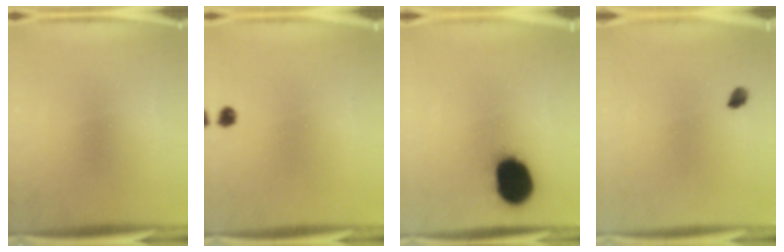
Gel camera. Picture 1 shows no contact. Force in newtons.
{"total": 1.4}
{"total": 18.1}
{"total": 1.6}